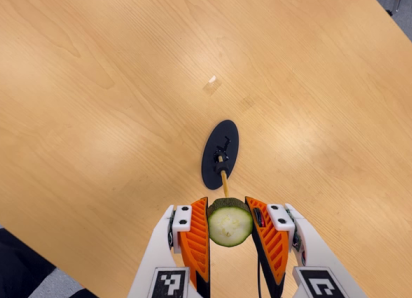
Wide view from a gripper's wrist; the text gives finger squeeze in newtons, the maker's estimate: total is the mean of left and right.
{"total": 11.0, "left": 9.9, "right": 12.1}